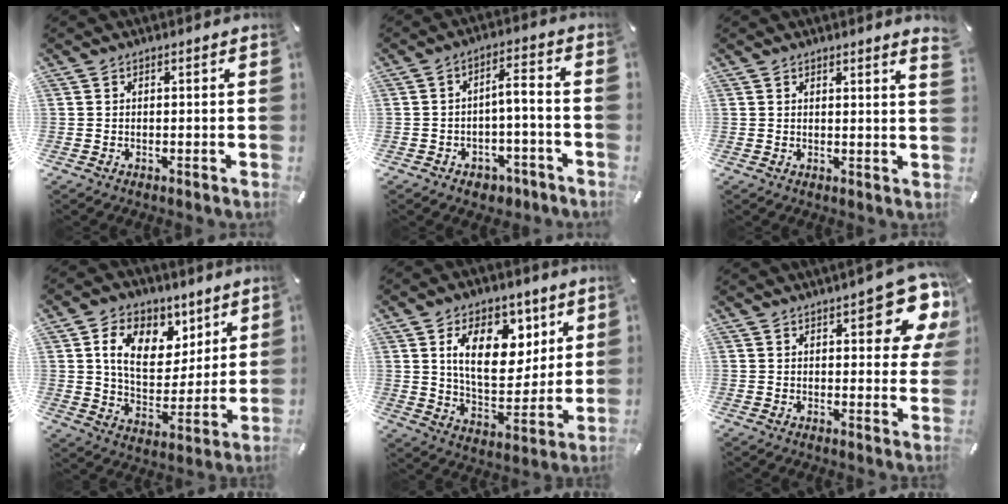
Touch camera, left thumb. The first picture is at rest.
{"total": 5.5, "force": [-2.6, 3.3, 3.5], "torque": [-0.058, 0.015, -0.047]}
{"total": 1.6, "force": [1.3, -0.2, 0.8], "torque": [-0.016, -0.006, 0.023]}
{"total": 13.3, "force": [6.3, 9.7, 6.6], "torque": [-0.101, -0.027, 0.115]}
{"total": 16.7, "force": [7.0, 10.5, 11.0], "torque": [-0.159, -0.020, 0.122]}
{"total": 13.1, "force": [7.2, 5.0, 9.8], "torque": [-0.113, -0.048, 0.118]}